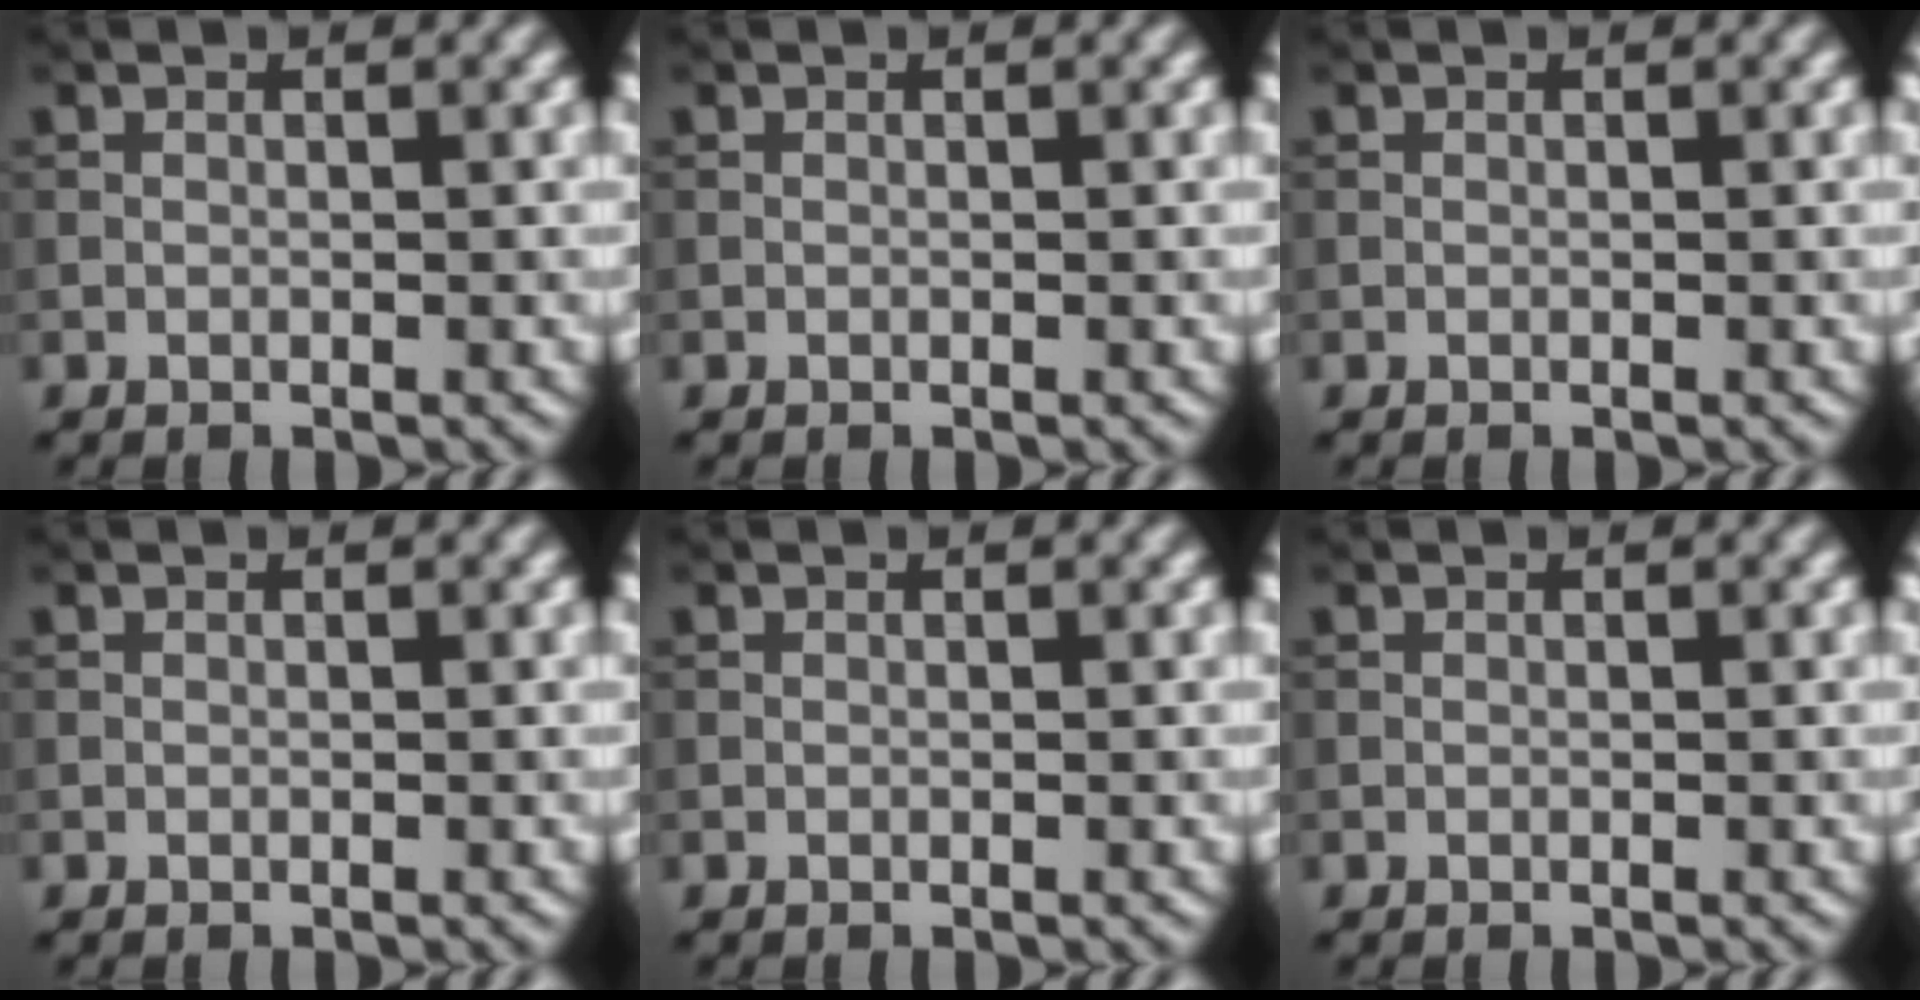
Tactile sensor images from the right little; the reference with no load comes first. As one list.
[{"total": 0.0}, {"total": 0.0}, {"total": 0.0}, {"total": 0.0}, {"total": 0.0}]